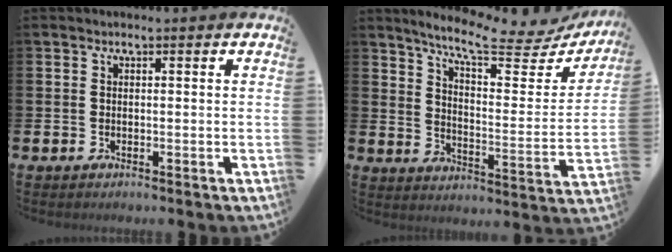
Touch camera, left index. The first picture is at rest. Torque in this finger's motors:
{"motor_torque": [1.02, -1.12, 0.22, 0.09]}